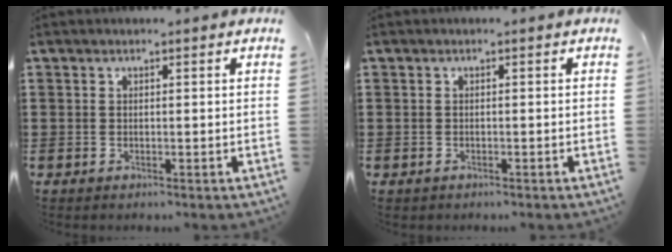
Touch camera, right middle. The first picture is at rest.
{"total": 0.0}